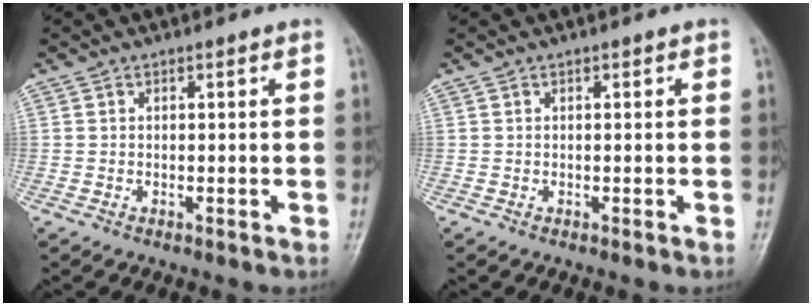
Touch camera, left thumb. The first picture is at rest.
{"total": 0.0}